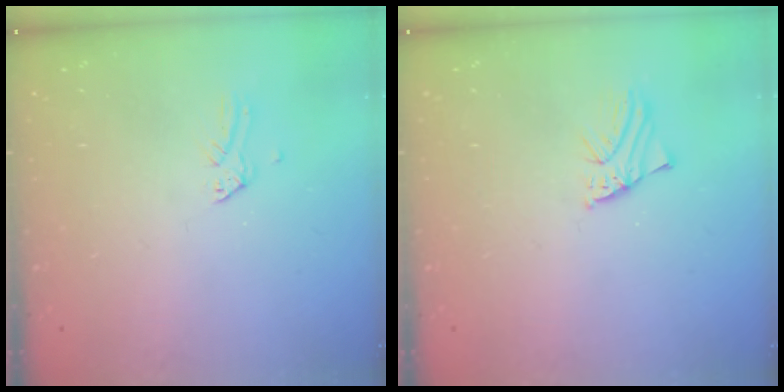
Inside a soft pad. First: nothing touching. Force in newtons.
{"total": 1.2, "press": 1.2, "slide": 0.0}